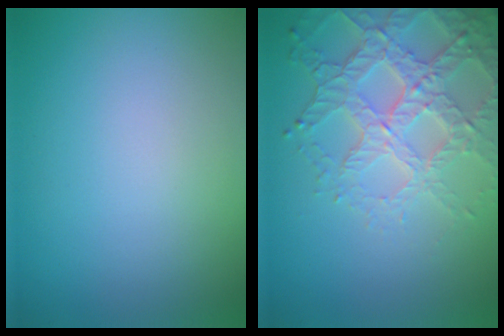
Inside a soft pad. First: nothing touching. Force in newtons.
{"total": 5.5, "press": 4.5, "slide": 3.2}